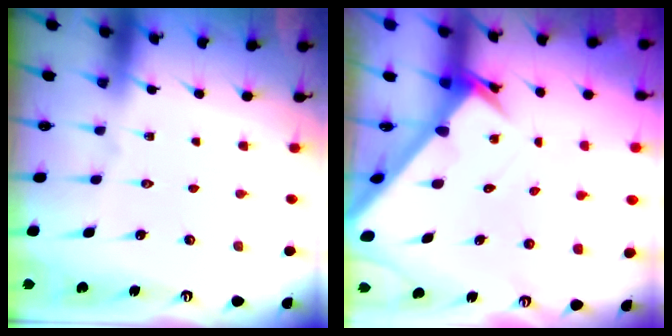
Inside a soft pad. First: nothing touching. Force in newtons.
{"total": 2.7, "press": 2.7, "slide": 0.1}